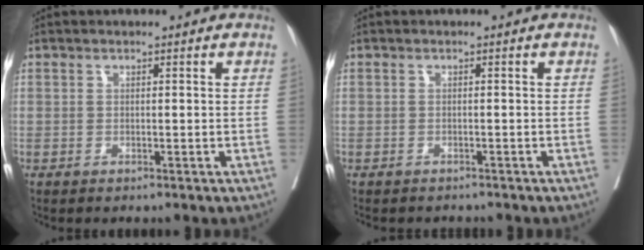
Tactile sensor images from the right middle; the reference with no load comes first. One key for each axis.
{"total": 3.6, "fx": -3.3, "fy": 1.3, "fz": 0.9, "tx": -0.009, "ty": -0.001, "tz": -0.042}